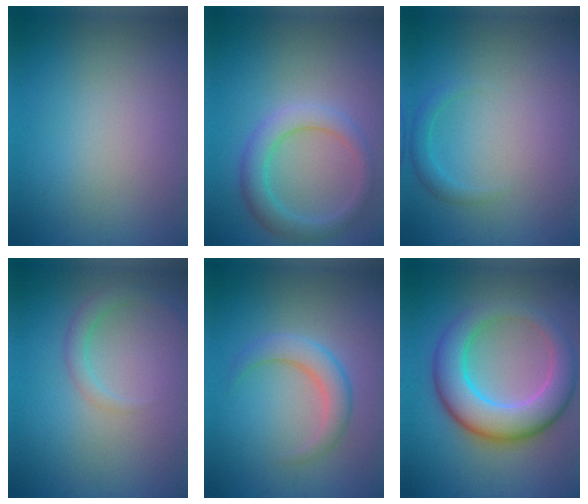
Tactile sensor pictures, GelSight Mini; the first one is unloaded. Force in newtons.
{"total": 3.6, "press": 3.6, "slide": 0.1}
{"total": 1.3, "press": 1.3, "slide": 0.1}
{"total": 1.8, "press": 1.8, "slide": 0.0}
{"total": 3.1, "press": 3.1, "slide": 0.1}
{"total": 8.2, "press": 8.2, "slide": 0.6}